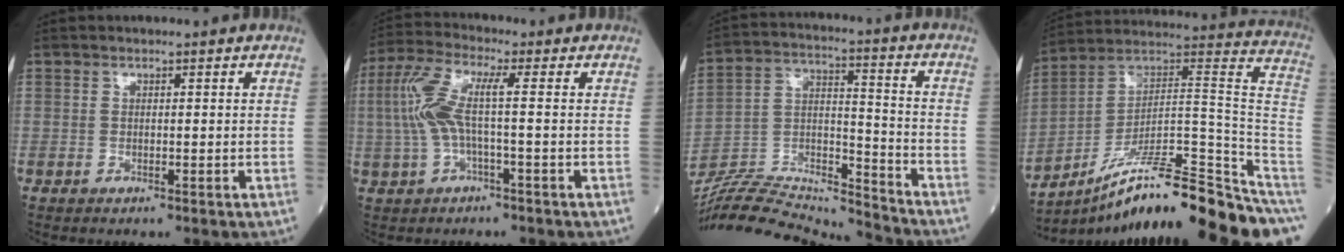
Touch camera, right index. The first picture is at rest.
{"total": 7.6, "force": [0.0, 1.3, 7.5], "torque": [-0.183, 0.024, -0.004]}
{"total": 18.8, "force": [-18.4, 0.0, 3.9], "torque": [-0.072, 0.028, -0.313]}
{"total": 24.0, "force": [-16.7, 1.3, 17.3], "torque": [-0.163, 0.060, -0.265]}